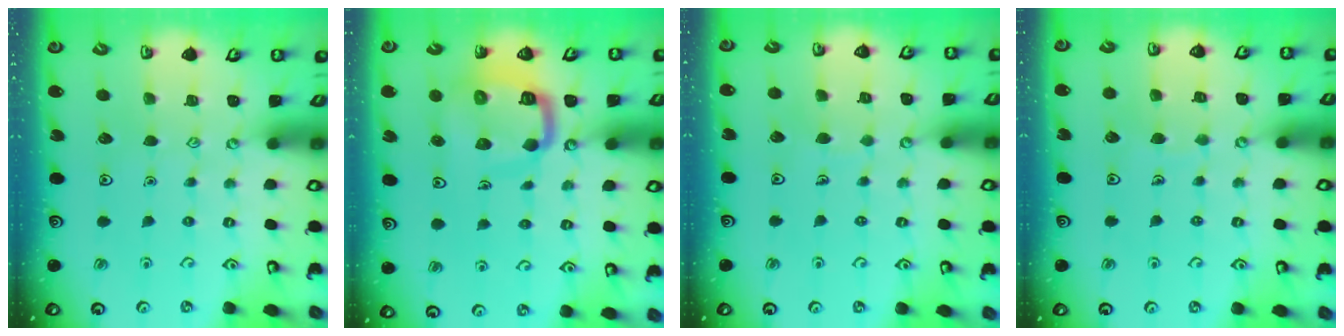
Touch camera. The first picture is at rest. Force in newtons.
{"total": 11.3, "press": 11.2, "slide": 1.4}
{"total": 2.3, "press": 2.3, "slide": 0.1}
{"total": 4.7, "press": 4.7, "slide": 0.3}